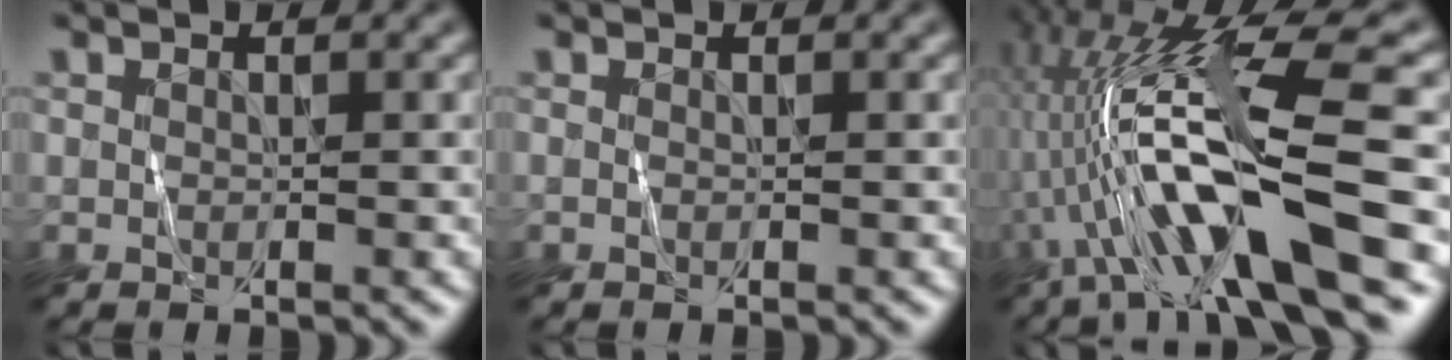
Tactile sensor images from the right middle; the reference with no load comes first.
{"total": 0.0}
{"total": 13.5, "force": [-3.2, 2.8, 12.8], "torque": [-0.240, 0.016, -0.052]}